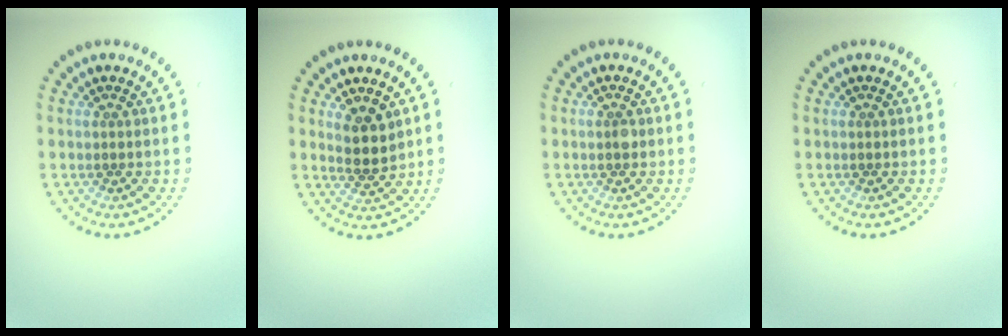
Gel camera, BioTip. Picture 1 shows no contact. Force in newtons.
{"total": 2.6, "press": 2.4, "slide": 1.1}
{"total": 0.9, "press": 0.9, "slide": 0.0}
{"total": 0.0}